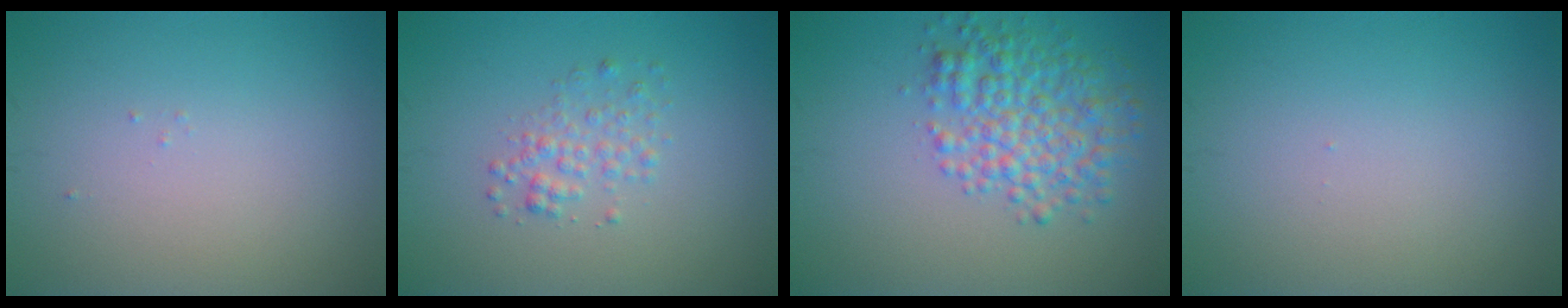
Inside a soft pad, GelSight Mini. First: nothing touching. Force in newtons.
{"total": 1.8, "press": 1.8, "slide": 0.1}
{"total": 5.2, "press": 5.2, "slide": 0.0}
{"total": 0.0}